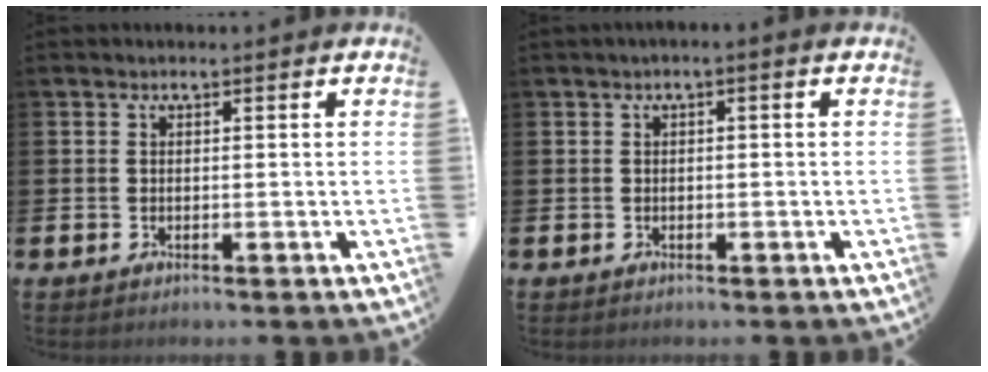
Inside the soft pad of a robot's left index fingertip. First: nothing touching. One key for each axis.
{"total": 0.8, "fx": -0.3, "fy": 0.1, "fz": 0.8, "tx": -0.018, "ty": 0.003, "tz": -0.004}